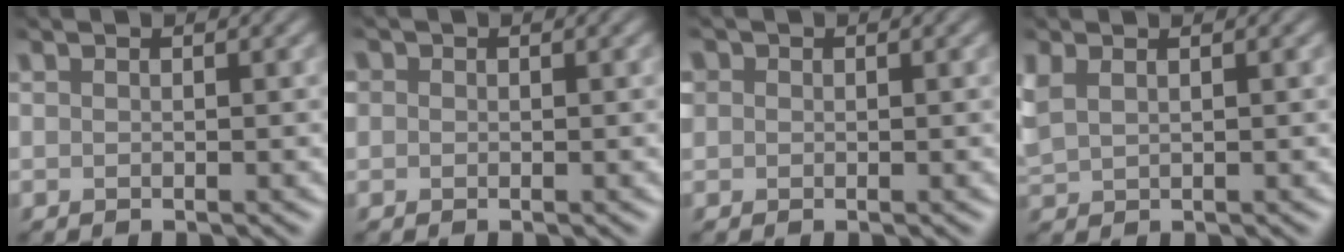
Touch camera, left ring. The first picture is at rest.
{"total": 0.8, "force": [0.1, 0.8, 0.1], "torque": [0.005, -0.002, -0.004]}
{"total": 1.1, "force": [0.3, 1.1, 0.2], "torque": [0.002, 0.001, -0.002]}
{"total": 1.8, "force": [1.1, 0.9, 1.1], "torque": [-0.031, 0.003, 0.027]}